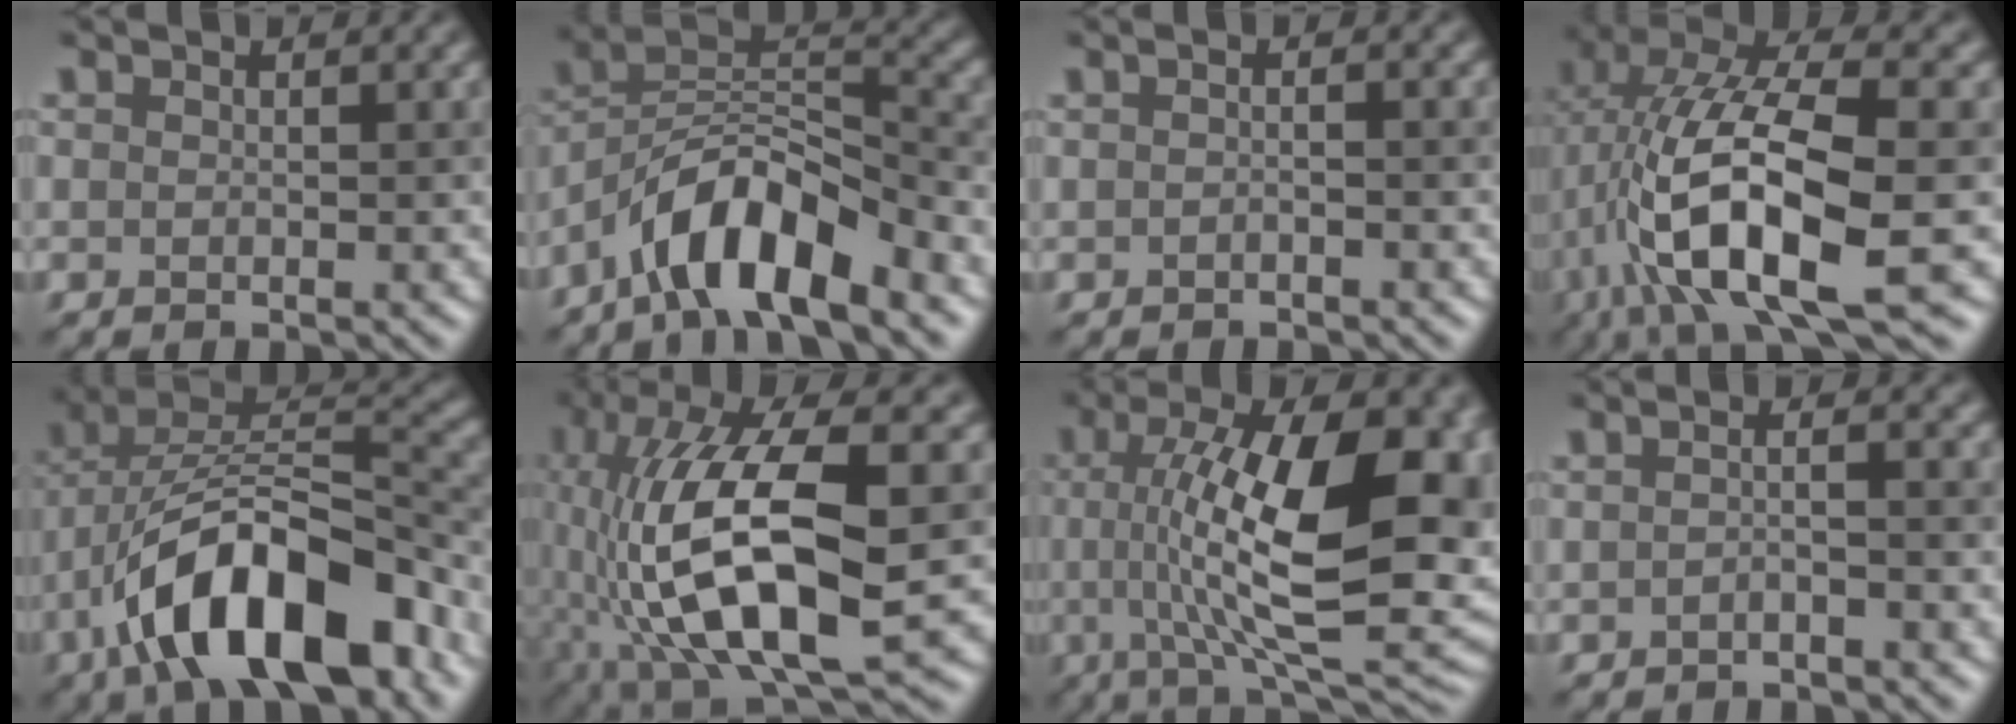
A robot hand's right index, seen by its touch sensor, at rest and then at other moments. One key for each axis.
{"total": 8.5, "fx": -5.4, "fy": 2.7, "fz": 6.0, "tx": -0.094, "ty": 0.020, "tz": -0.101}
{"total": 0.7, "fx": -0.5, "fy": 0.1, "fz": 0.5, "tx": -0.008, "ty": 0.002, "tz": -0.010}
{"total": 13.4, "fx": -2.1, "fy": 5.2, "fz": 12.1, "tx": -0.227, "ty": 0.005, "tz": -0.039}
{"total": 13.2, "fx": -6.4, "fy": 5.9, "fz": 9.9, "tx": -0.154, "ty": 0.010, "tz": -0.109}
{"total": 14.2, "fx": -1.8, "fy": 5.3, "fz": 13.0, "tx": -0.252, "ty": 0.012, "tz": -0.032}
{"total": 15.5, "fx": 1.4, "fy": 5.1, "fz": 14.5, "tx": -0.224, "ty": 0.011, "tz": 0.020}
{"total": 1.4, "fx": -0.7, "fy": 0.3, "fz": 1.2, "tx": -0.012, "ty": 0.003, "tz": -0.019}